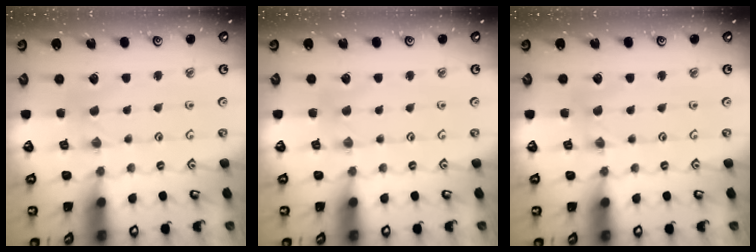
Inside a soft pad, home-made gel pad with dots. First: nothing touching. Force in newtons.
{"total": 1.8, "press": 1.7, "slide": 0.4}
{"total": 0.7, "press": 0.7, "slide": 0.1}